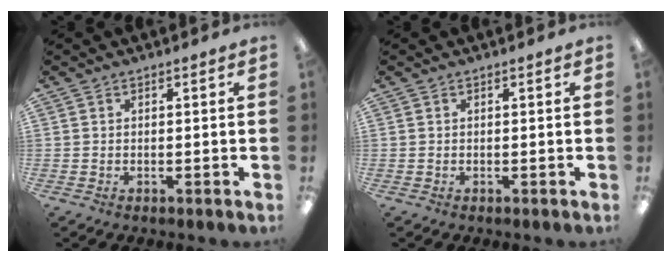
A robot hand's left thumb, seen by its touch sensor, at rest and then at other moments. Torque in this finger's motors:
{"motor_torque": [-0.01, -0.01, 0.04, -0.02, 0.00]}